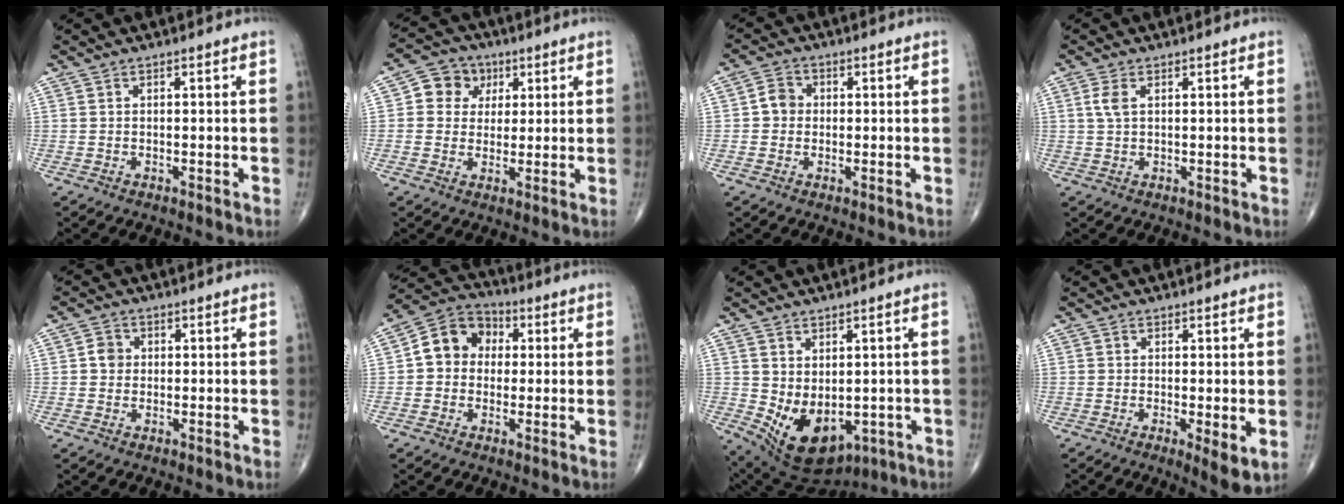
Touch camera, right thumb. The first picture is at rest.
{"total": 7.3, "force": [2.1, 6.5, 2.7], "torque": [-0.006, 0.001, 0.027]}
{"total": 3.6, "force": [0.0, 3.2, 1.6], "torque": [-0.013, 0.008, -0.008]}
{"total": 2.5, "force": [0.8, 1.2, 2.1], "torque": [-0.054, 0.009, 0.018]}
{"total": 2.7, "force": [0.2, 2.5, 1.1], "torque": [-0.005, 0.004, -0.001]}
{"total": 9.3, "force": [0.9, 8.0, 4.8], "torque": [-0.053, 0.025, -0.002]}
{"total": 11.9, "force": [-2.0, 7.8, 8.8], "torque": [-0.125, -0.007, 0.001]}
{"total": 4.4, "force": [-0.8, 1.2, 4.2], "torque": [-0.066, -0.015, -0.014]}